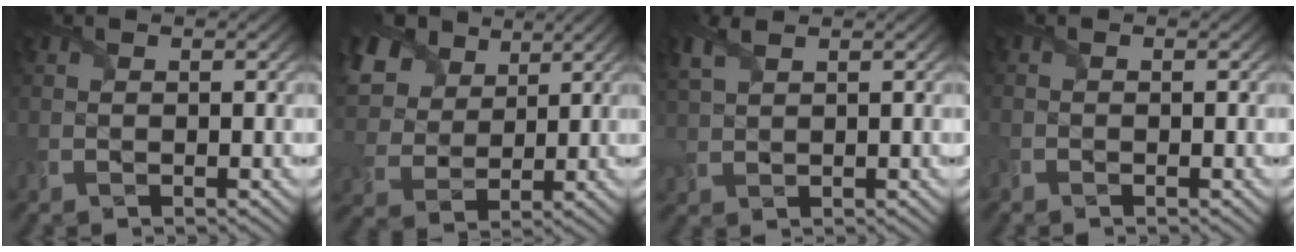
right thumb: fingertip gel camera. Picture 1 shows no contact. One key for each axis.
{"total": 11.5, "fx": 5.9, "fy": 7.6, "fz": 6.2, "tx": -0.175, "ty": 0.027, "tz": 0.105}
{"total": 3.8, "fx": 2.2, "fy": 1.7, "fz": 2.6, "tx": -0.079, "ty": 0.013, "tz": 0.049}
{"total": 0.5, "fx": -0.5, "fy": 0.2, "fz": 0.0, "tx": -0.001, "ty": -0.005, "tz": -0.008}